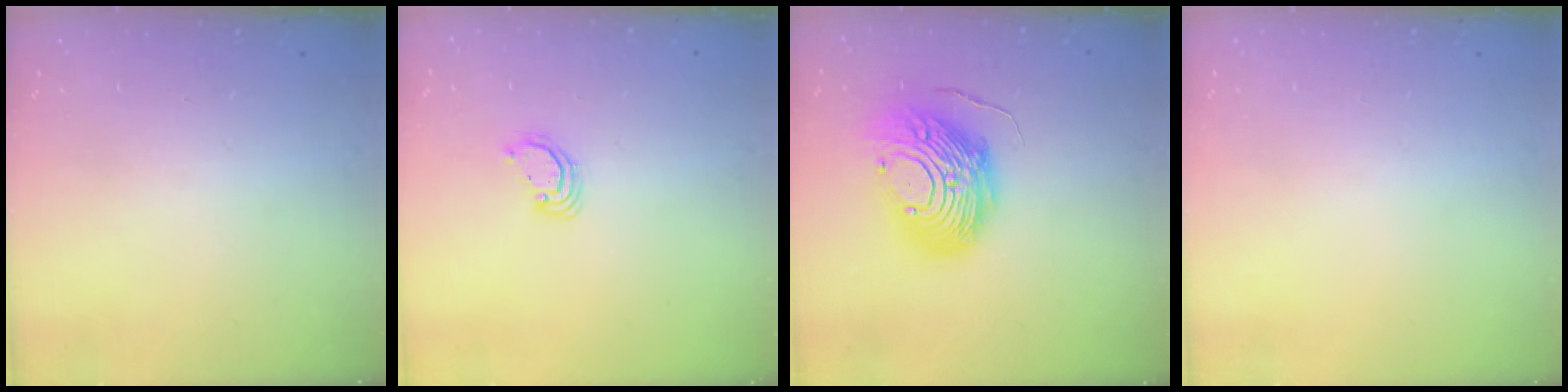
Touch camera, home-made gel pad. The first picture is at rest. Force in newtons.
{"total": 3.6, "press": 3.6, "slide": 0.2}
{"total": 15.5, "press": 15.4, "slide": 1.7}
{"total": 0.0}